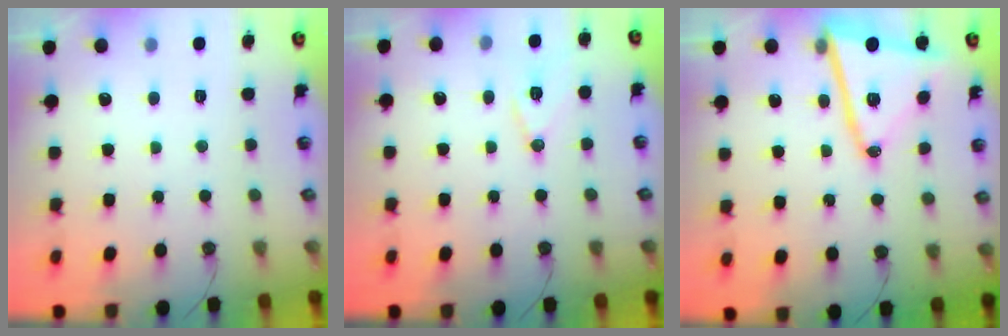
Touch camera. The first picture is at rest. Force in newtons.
{"total": 10.5, "press": 9.9, "slide": 3.4}
{"total": 16.2, "press": 16.1, "slide": 1.8}